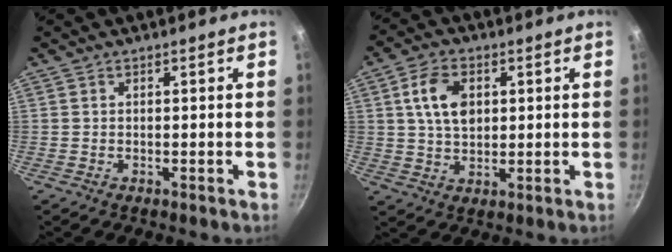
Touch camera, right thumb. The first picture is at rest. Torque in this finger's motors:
{"motor_torque": [-0.52, 0.70, 0.69, -0.55, 0.27]}